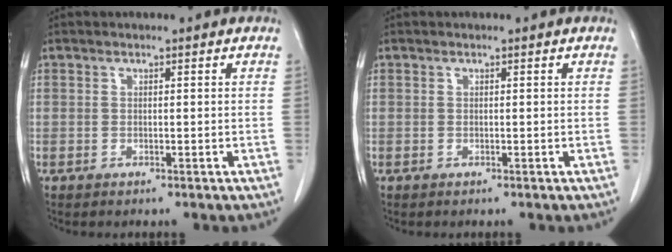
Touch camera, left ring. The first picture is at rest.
{"total": 0.0}